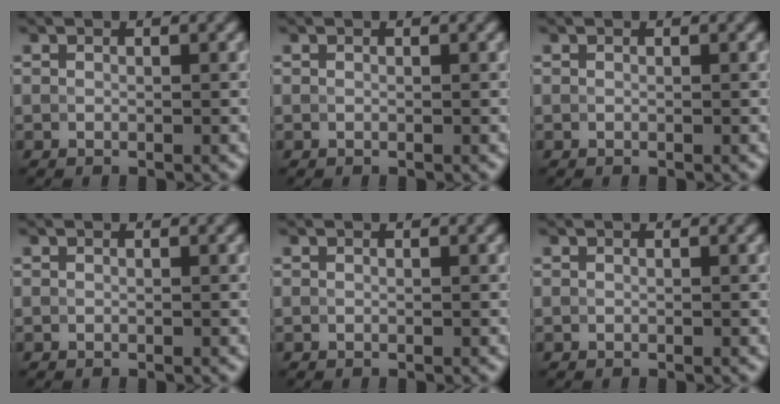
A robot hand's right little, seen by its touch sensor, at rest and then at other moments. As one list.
[{"total": 0.0}, {"total": 0.0}, {"total": 0.0}, {"total": 0.0}, {"total": 0.0}]